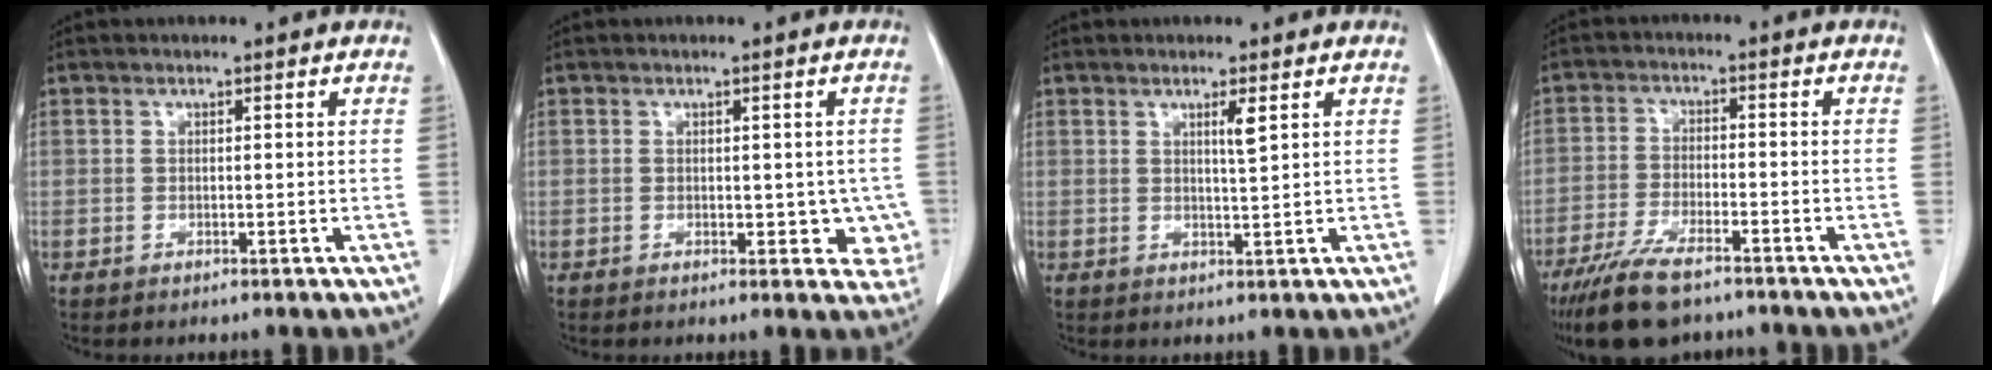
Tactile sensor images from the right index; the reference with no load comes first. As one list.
[{"total": 4.2, "force": [-0.2, 2.7, 3.2], "torque": [-0.016, 0.005, 0.003]}, {"total": 2.2, "force": [1.0, -0.2, 1.9], "torque": [-0.038, -0.005, 0.019]}, {"total": 10.0, "force": [-7.6, 2.6, 5.9], "torque": [-0.111, -0.022, -0.132]}]